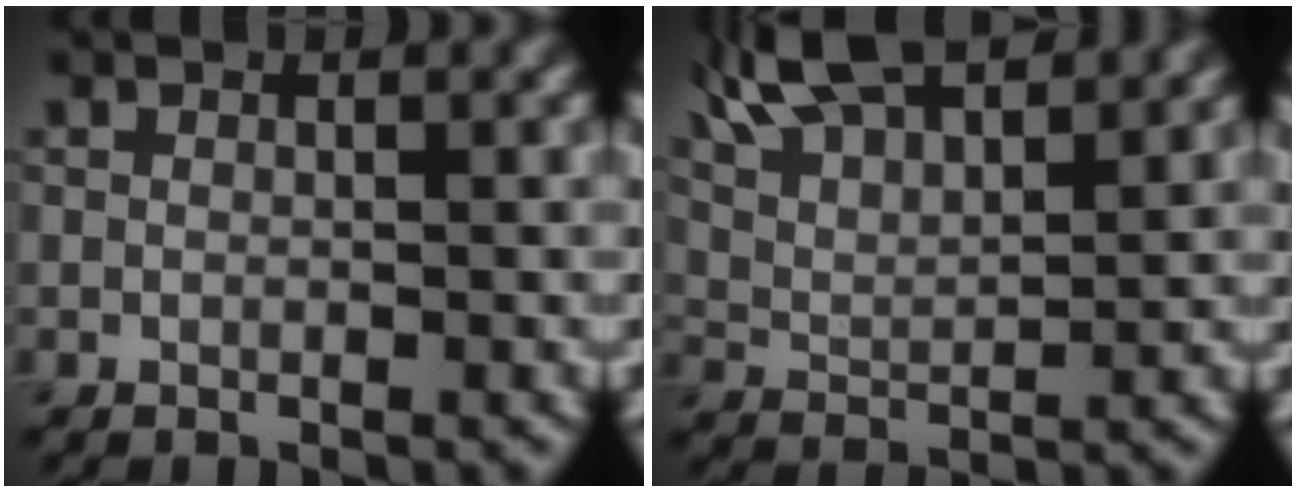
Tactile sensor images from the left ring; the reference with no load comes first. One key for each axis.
{"total": 10.7, "fx": 8.0, "fy": 3.7, "fz": 6.1, "tx": -0.127, "ty": 0.036, "tz": 0.108}